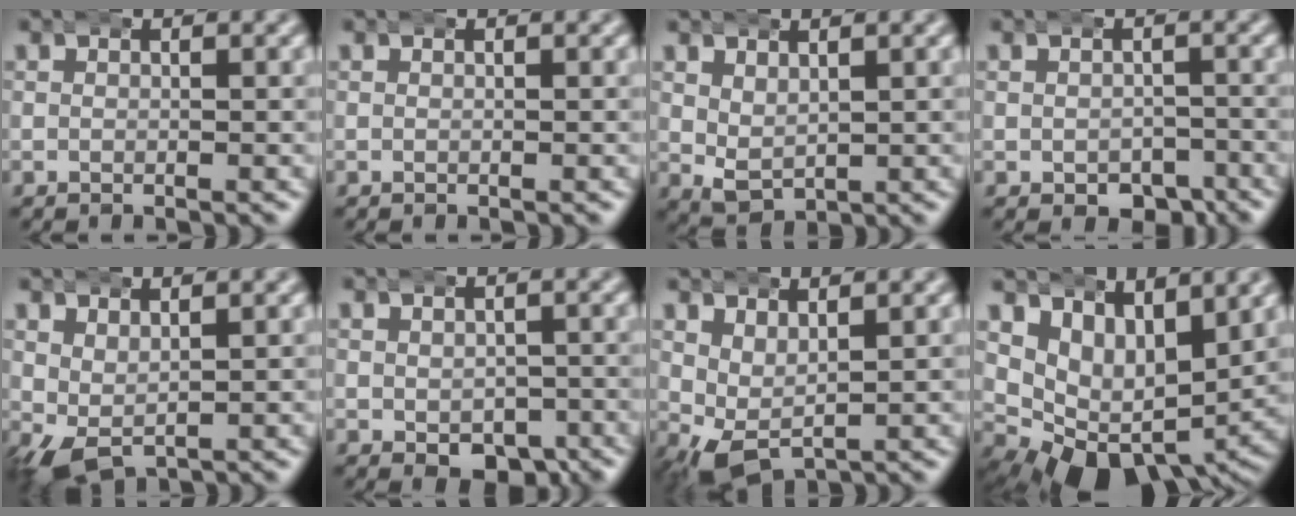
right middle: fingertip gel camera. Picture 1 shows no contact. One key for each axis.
{"total": 0.0}
{"total": 3.0, "fx": 0.5, "fy": 2.1, "fz": 2.1, "tx": -0.044, "ty": -0.021, "tz": 0.024}
{"total": 2.6, "fx": -1.9, "fy": 1.7, "fz": 0.5, "tx": 0.006, "ty": -0.008, "tz": -0.032}
{"total": 4.0, "fx": -0.7, "fy": 2.8, "fz": 2.8, "tx": -0.074, "ty": -0.032, "tz": 0.009}
{"total": 3.6, "fx": -2.3, "fy": 2.3, "fz": 1.7, "tx": -0.024, "ty": -0.020, "tz": -0.028}
{"total": 4.2, "fx": 0.2, "fy": 2.9, "fz": 3.0, "tx": -0.075, "ty": -0.029, "tz": 0.017}
{"total": 9.6, "fx": 0.7, "fy": 7.0, "fz": 6.5, "tx": -0.133, "ty": -0.038, "tz": 0.018}